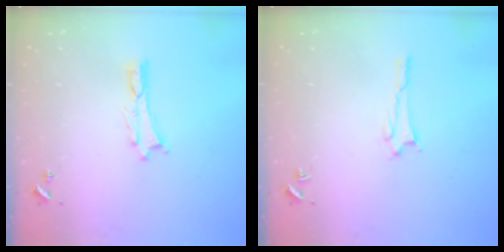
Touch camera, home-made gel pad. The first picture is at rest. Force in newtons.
{"total": 1.9, "press": 1.9, "slide": 0.2}